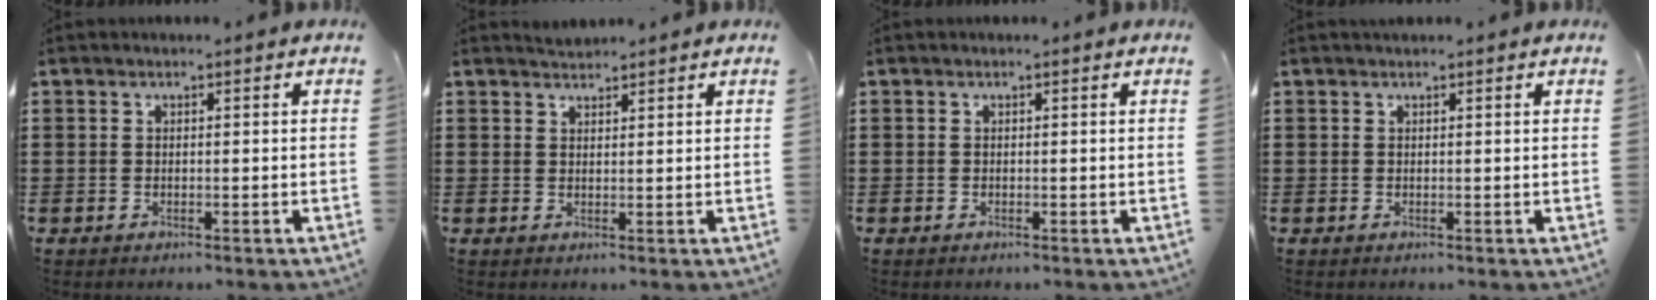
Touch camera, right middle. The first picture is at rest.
{"total": 1.5, "force": [1.5, 0.2, -0.2], "torque": [0.000, 0.004, 0.030]}
{"total": 0.0}
{"total": 0.5, "force": [0.5, 0.1, -0.1], "torque": [-0.001, -0.001, 0.010]}